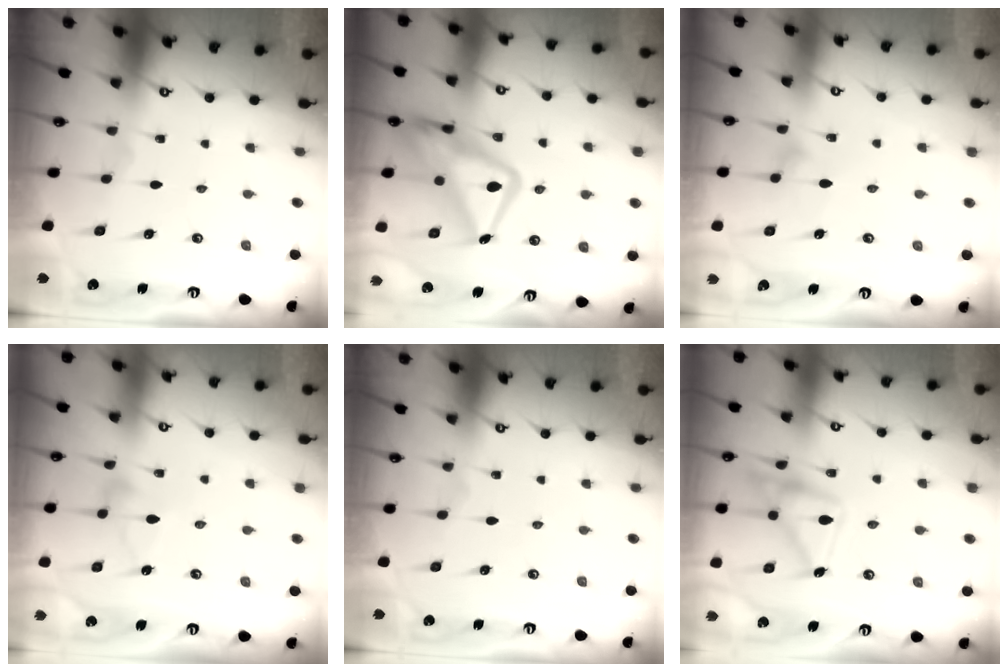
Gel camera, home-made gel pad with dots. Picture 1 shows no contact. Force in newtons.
{"total": 18.2, "press": 18.1, "slide": 1.8}
{"total": 6.4, "press": 6.3, "slide": 0.4}
{"total": 3.9, "press": 3.9, "slide": 0.2}
{"total": 0.0}
{"total": 18.0, "press": 18.0, "slide": 1.1}